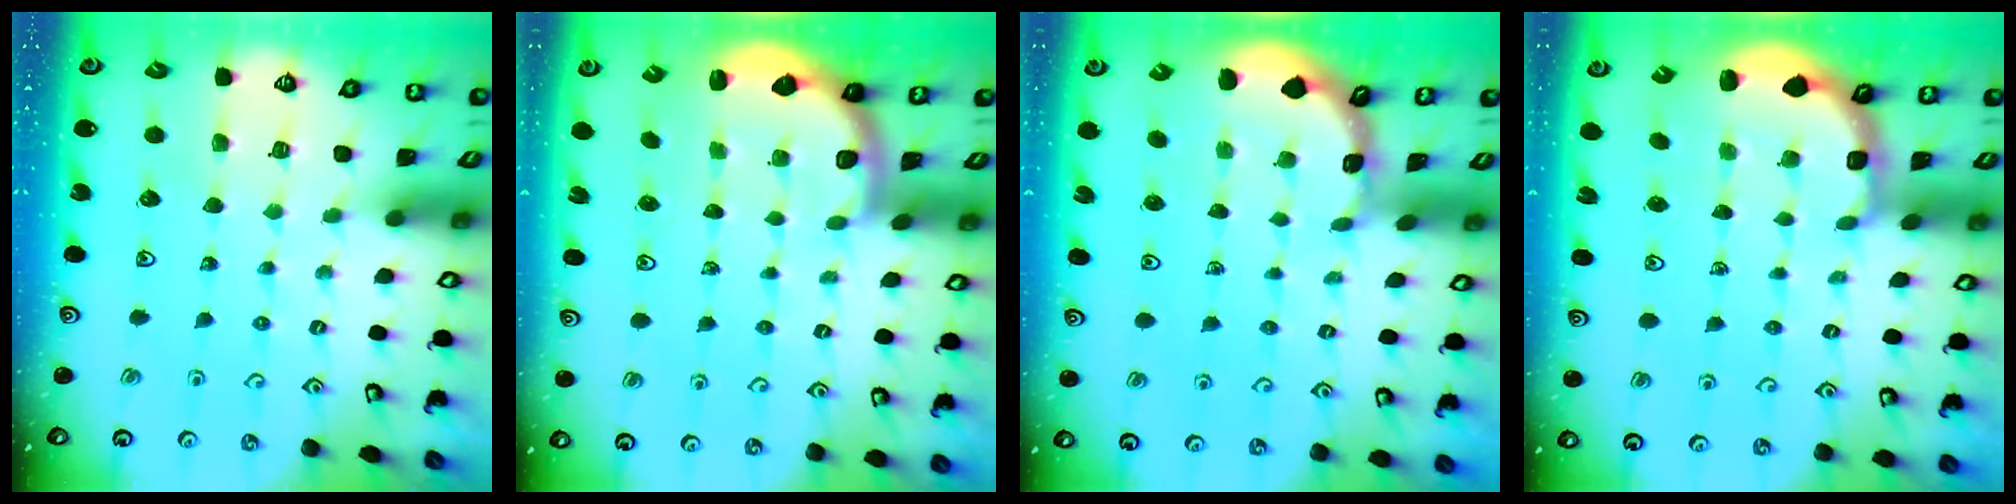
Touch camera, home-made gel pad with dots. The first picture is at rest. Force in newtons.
{"total": 2.2, "press": 2.0, "slide": 1.1}
{"total": 1.2, "press": 1.1, "slide": 0.2}
{"total": 2.5, "press": 2.3, "slide": 1.1}